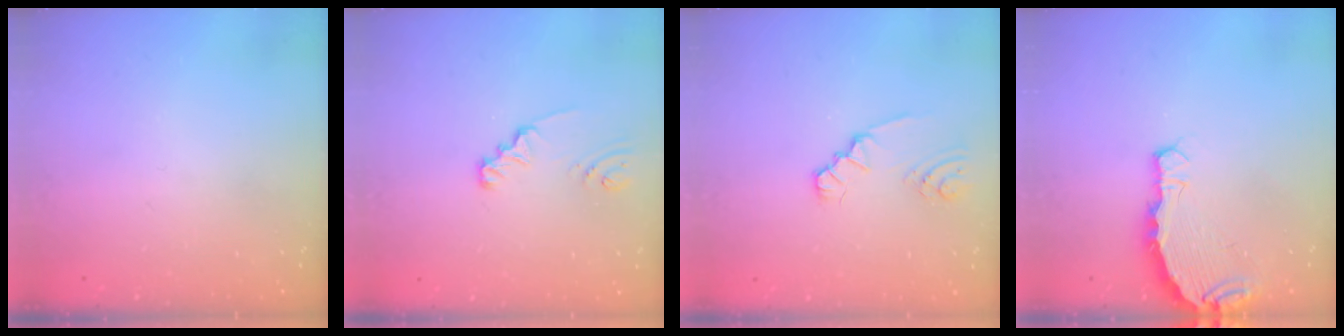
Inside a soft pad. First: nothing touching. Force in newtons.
{"total": 2.1, "press": 2.1, "slide": 0.2}
{"total": 2.1, "press": 2.1, "slide": 0.3}
{"total": 4.1, "press": 4.1, "slide": 0.4}